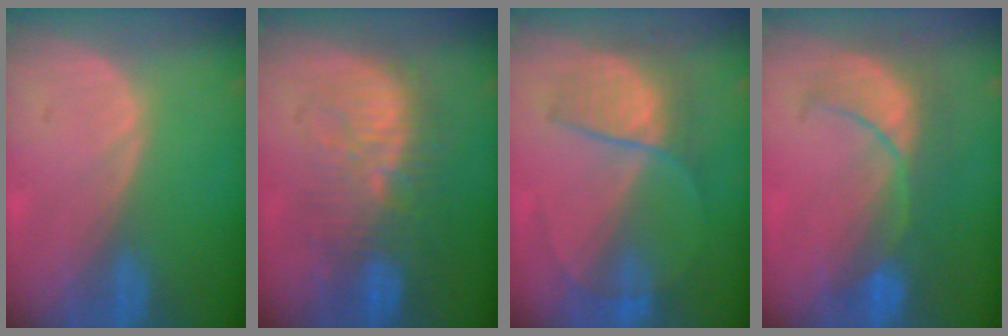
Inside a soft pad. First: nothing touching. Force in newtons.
{"total": 10.0, "press": 9.5, "slide": 3.0}
{"total": 6.5, "press": 6.4, "slide": 1.0}
{"total": 7.9, "press": 7.7, "slide": 1.5}